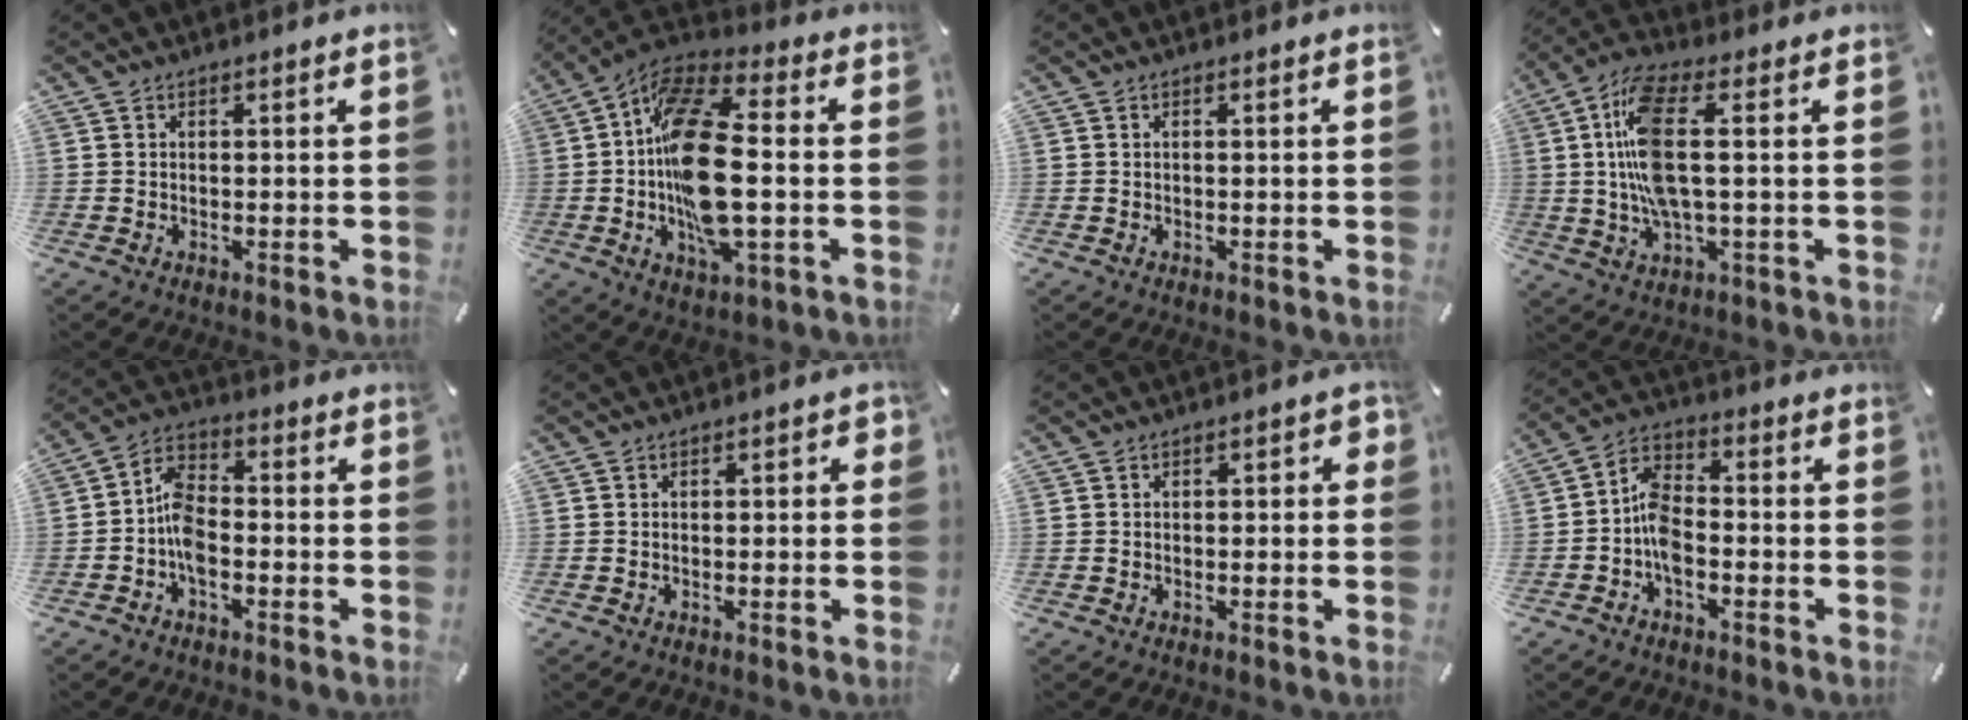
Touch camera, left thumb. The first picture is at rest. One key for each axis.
{"total": 19.8, "fx": -1.4, "fy": 8.2, "fz": 17.9, "tx": -0.355, "ty": -0.002, "tz": -0.024}
{"total": 0.0}
{"total": 13.0, "fx": 1.2, "fy": 4.6, "fz": 12.1, "tx": -0.264, "ty": -0.011, "tz": 0.015}
{"total": 8.0, "fx": -3.1, "fy": 4.8, "fz": 5.6, "tx": -0.115, "ty": 0.019, "tz": -0.058}
{"total": 1.4, "fx": -0.6, "fy": 0.9, "fz": 0.8, "tx": -0.014, "ty": 0.005, "tz": -0.012}
{"total": 1.7, "fx": -0.7, "fy": 1.1, "fz": 1.1, "tx": -0.019, "ty": 0.006, "tz": -0.014}
{"total": 7.9, "fx": -3.3, "fy": 4.7, "fz": 5.4, "tx": -0.120, "ty": 0.017, "tz": -0.064}